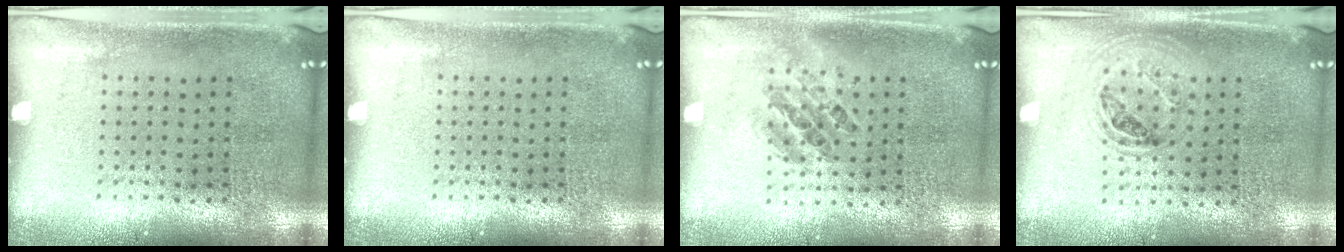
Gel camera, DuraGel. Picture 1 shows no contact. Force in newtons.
{"total": 0.0}
{"total": 0.8, "press": 0.7, "slide": 0.4}
{"total": 1.0, "press": 0.9, "slide": 0.3}